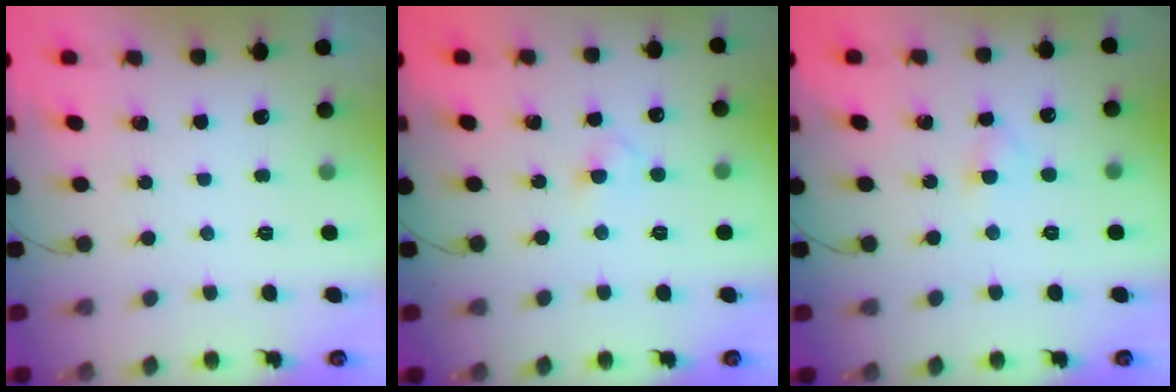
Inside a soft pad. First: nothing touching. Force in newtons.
{"total": 2.0, "press": 1.8, "slide": 0.9}
{"total": 2.5, "press": 2.3, "slide": 1.0}